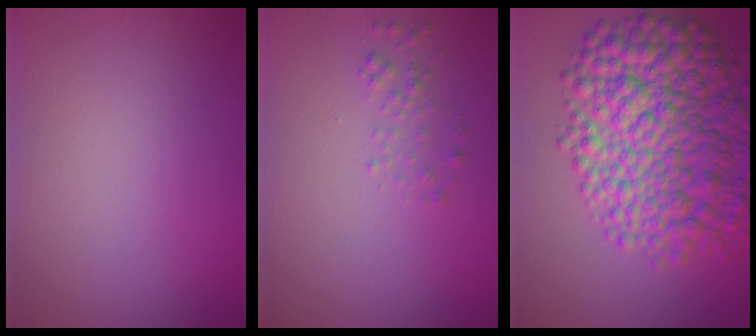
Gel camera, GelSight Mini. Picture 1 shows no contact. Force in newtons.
{"total": 1.2, "press": 1.2, "slide": 0.1}
{"total": 11.5, "press": 11.4, "slide": 0.2}